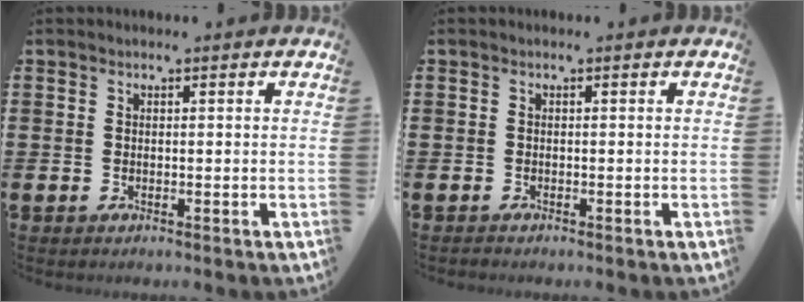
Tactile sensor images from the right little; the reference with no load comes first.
{"total": 0.0}